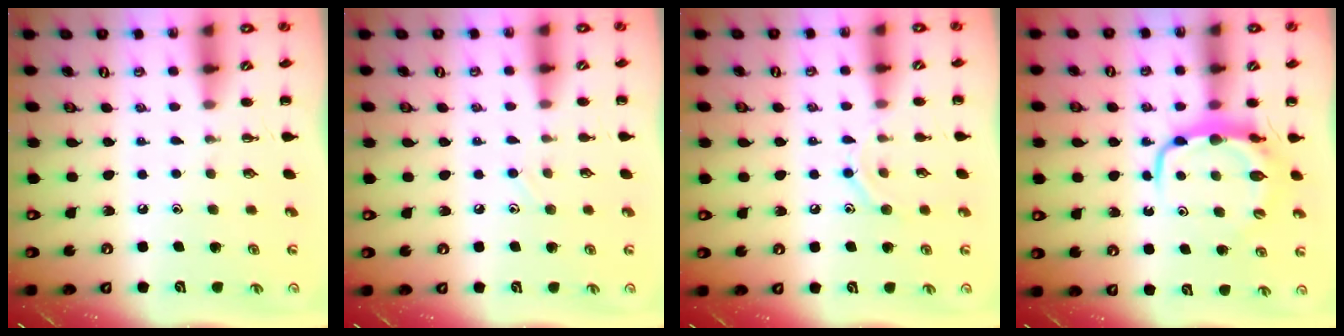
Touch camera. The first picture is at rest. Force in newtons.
{"total": 5.2, "press": 5.0, "slide": 1.6}
{"total": 9.0, "press": 8.9, "slide": 1.5}
{"total": 6.6, "press": 6.5, "slide": 1.0}